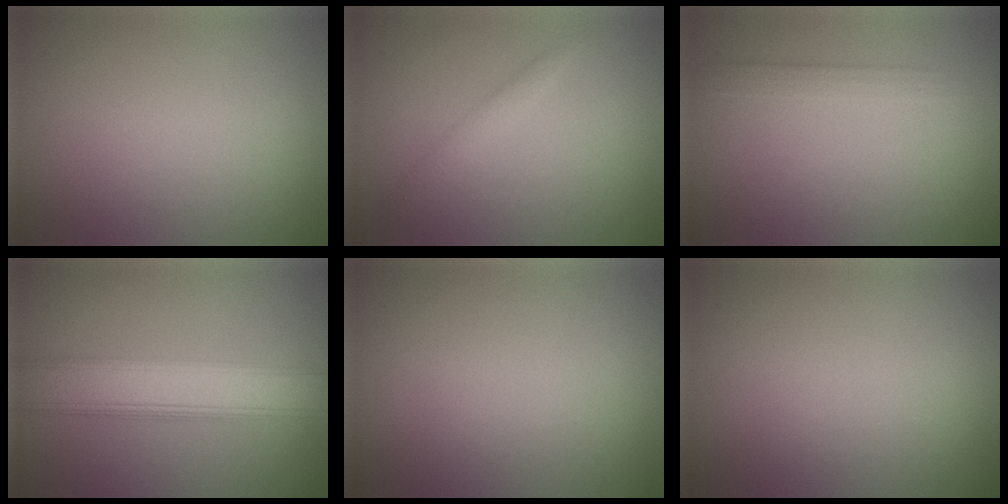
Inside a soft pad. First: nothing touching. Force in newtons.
{"total": 1.1, "press": 1.1, "slide": 0.1}
{"total": 1.6, "press": 1.6, "slide": 0.0}
{"total": 7.0, "press": 7.0, "slide": 0.1}
{"total": 0.0}
{"total": 0.0}